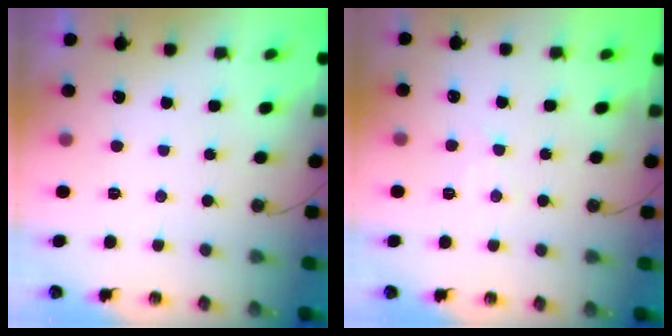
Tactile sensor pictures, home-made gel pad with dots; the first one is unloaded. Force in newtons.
{"total": 5.8, "press": 5.8, "slide": 1.0}